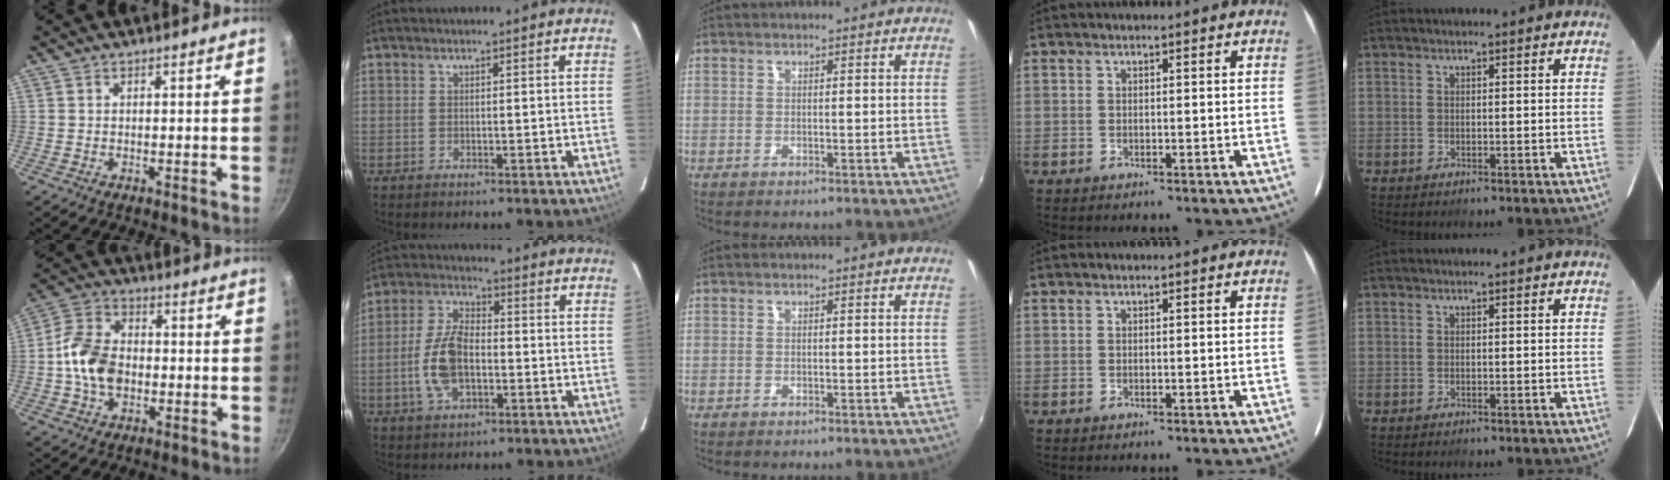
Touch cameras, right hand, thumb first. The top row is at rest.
{"thumb": {"total": 11.0, "force": [-1.4, 7.7, 7.7], "torque": [-0.133, 0.025, -0.036]}, "index": {"total": 10.2, "force": [-2.4, 5.4, 8.4], "torque": [-0.178, 0.009, -0.044]}}